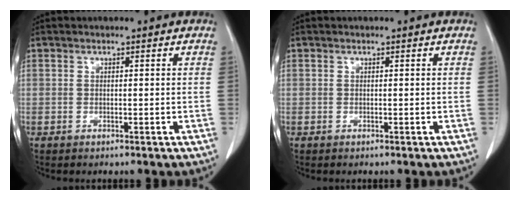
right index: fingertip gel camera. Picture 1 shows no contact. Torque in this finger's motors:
{"motor_torque": [0.00, 0.00, 0.00, 0.00]}